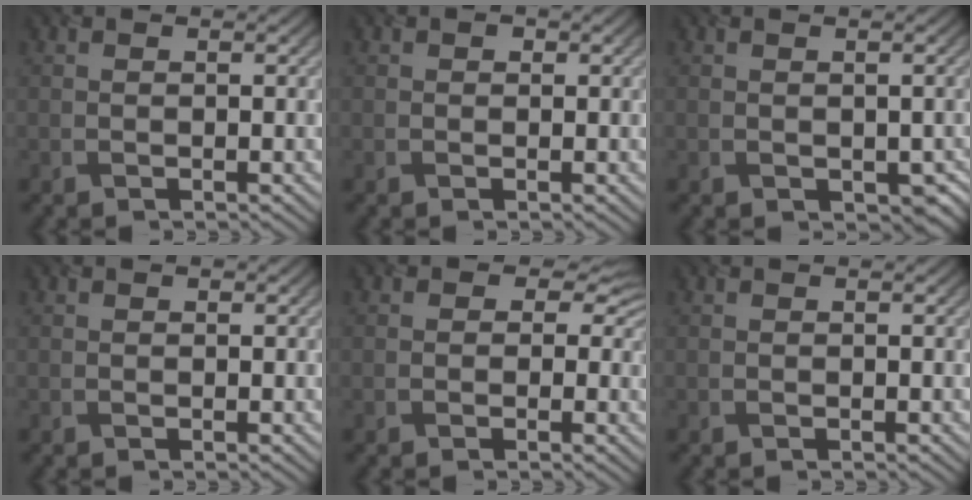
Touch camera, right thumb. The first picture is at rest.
{"total": 0.6, "force": [0.1, 0.5, 0.2], "torque": [0.000, -0.002, 0.002]}
{"total": 1.6, "force": [-0.6, 1.4, 0.7], "torque": [-0.020, -0.013, -0.007]}
{"total": 0.0}
{"total": 3.8, "force": [0.7, 3.1, 2.1], "torque": [-0.020, 0.002, 0.002]}
{"total": 0.0}